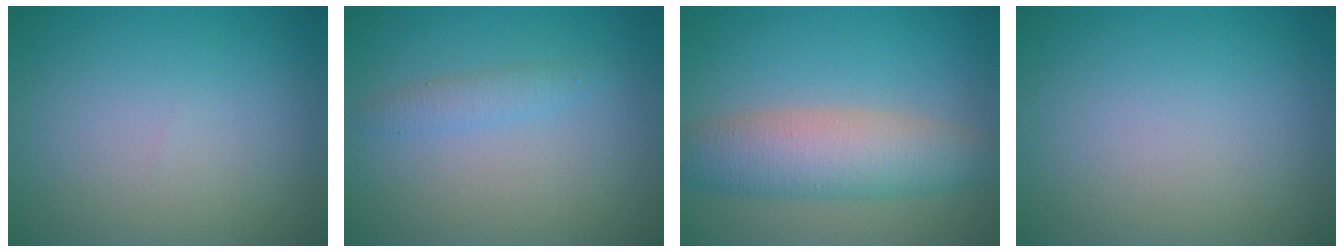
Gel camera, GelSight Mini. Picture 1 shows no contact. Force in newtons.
{"total": 1.4, "press": 1.4, "slide": 0.0}
{"total": 5.8, "press": 5.8, "slide": 0.2}
{"total": 0.0}